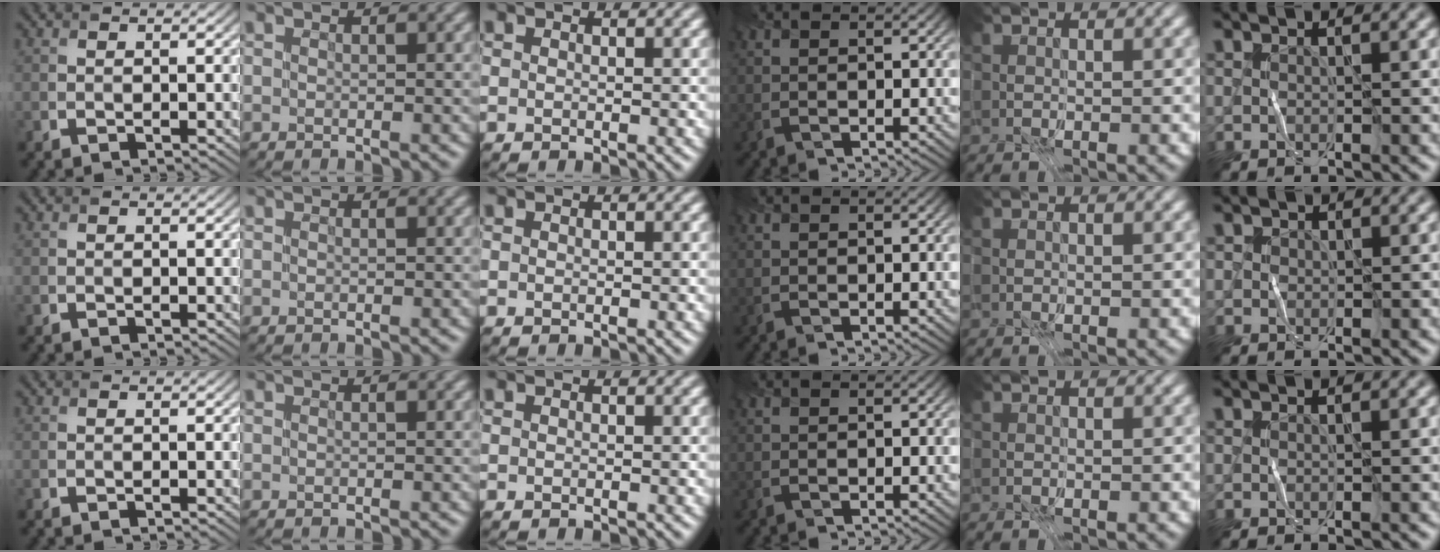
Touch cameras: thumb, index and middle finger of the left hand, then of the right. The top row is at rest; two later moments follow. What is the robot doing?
{"motion": "fold", "object": "coffee filter"}